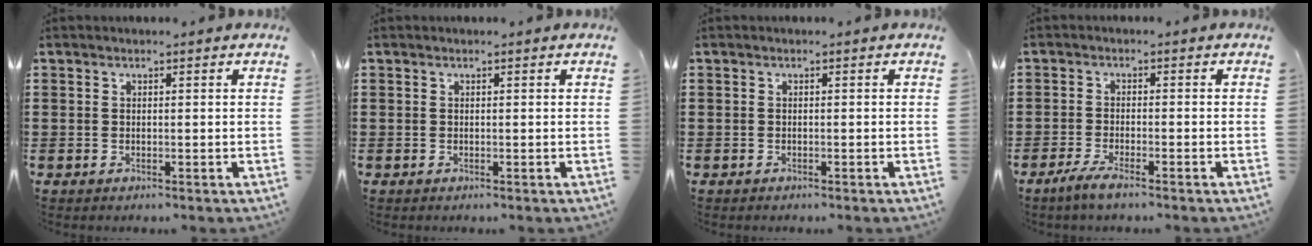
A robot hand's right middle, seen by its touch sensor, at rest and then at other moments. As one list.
[{"total": 0.0}, {"total": 0.5, "force": [-0.4, 0.2, 0.0], "torque": [-0.001, 0.002, -0.010]}, {"total": 2.9, "force": [-2.2, 0.2, 1.8], "torque": [-0.044, -0.004, -0.046]}]